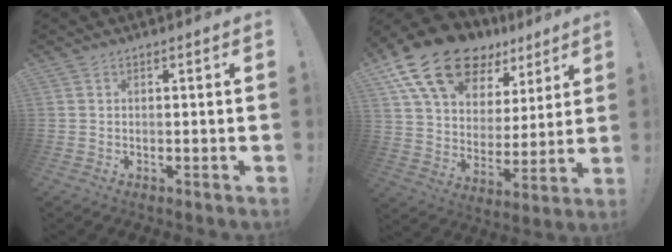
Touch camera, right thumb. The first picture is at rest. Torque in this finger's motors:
{"motor_torque": [1.52, 3.49, 0.39, 0.46, 0.52]}